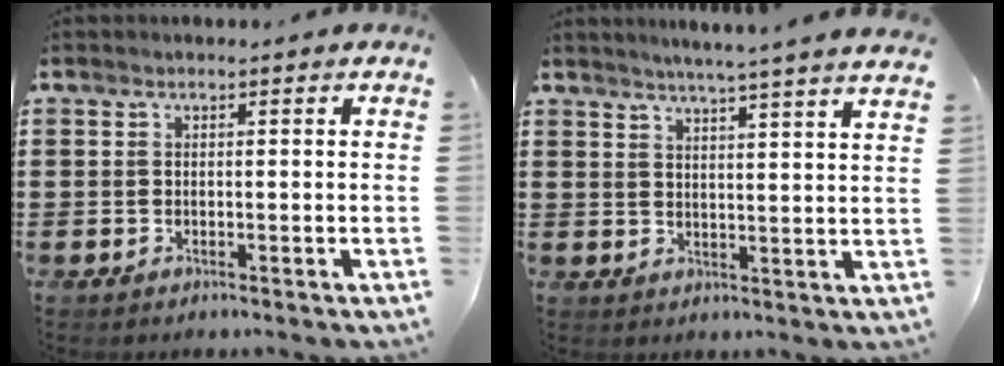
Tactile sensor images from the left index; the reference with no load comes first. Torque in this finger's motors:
{"motor_torque": [1.09, -1.05, 0.26, 0.12]}